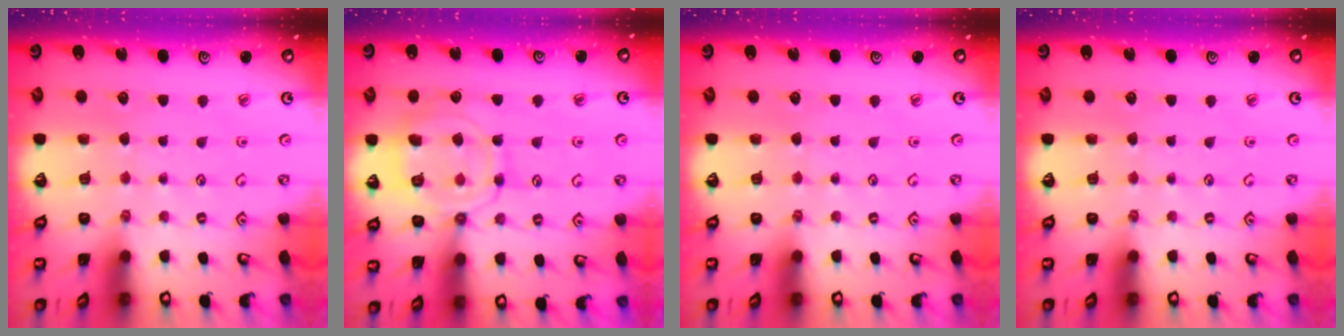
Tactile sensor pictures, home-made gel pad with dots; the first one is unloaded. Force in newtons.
{"total": 12.5, "press": 12.4, "slide": 1.3}
{"total": 0.0}
{"total": 0.0}